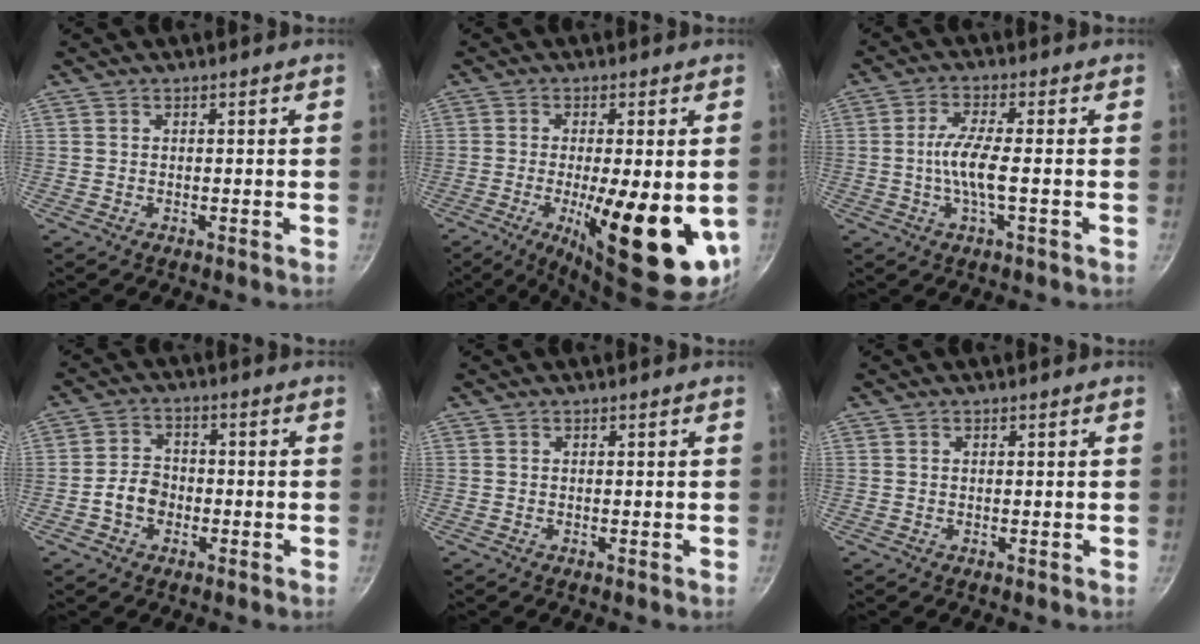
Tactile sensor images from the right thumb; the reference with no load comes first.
{"total": 18.3, "force": [-3.4, 5.5, 17.1], "torque": [-0.243, -0.015, -0.042]}
{"total": 6.4, "force": [-1.0, 1.0, 6.2], "torque": [-0.132, 0.010, -0.025]}
{"total": 5.3, "force": [-1.8, 4.1, 2.8], "torque": [-0.031, 0.023, -0.037]}
{"total": 0.0}
{"total": 0.0}